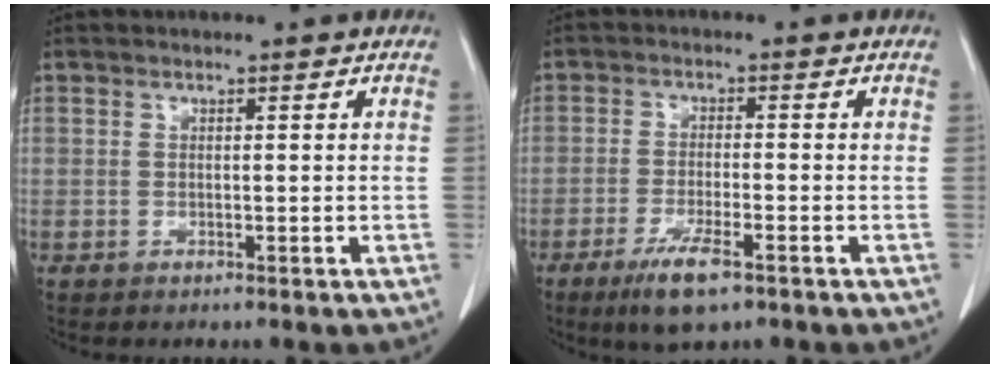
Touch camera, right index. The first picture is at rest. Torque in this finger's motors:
{"motor_torque": [0.76, -0.71, 0.36, 0.10]}